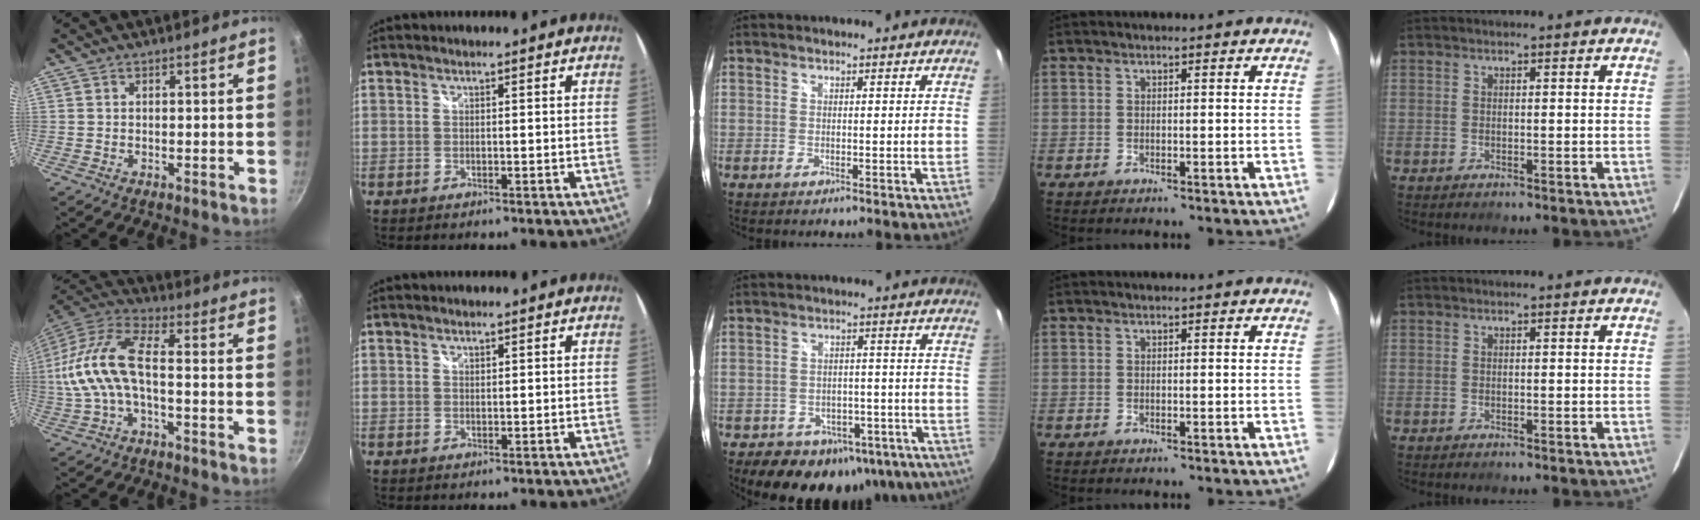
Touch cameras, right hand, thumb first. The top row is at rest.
{"thumb": {"total": 13.7, "force": [-2.1, 5.9, 12.2], "torque": [-0.260, 0.034, -0.054]}, "index": {"total": 0.6, "force": [0.4, 0.4, 0.2], "torque": [-0.002, 0.001, 0.007]}, "middle": {"total": 17.8, "force": [-11.5, 11.3, 7.5], "torque": [-0.147, 0.018, -0.122]}}